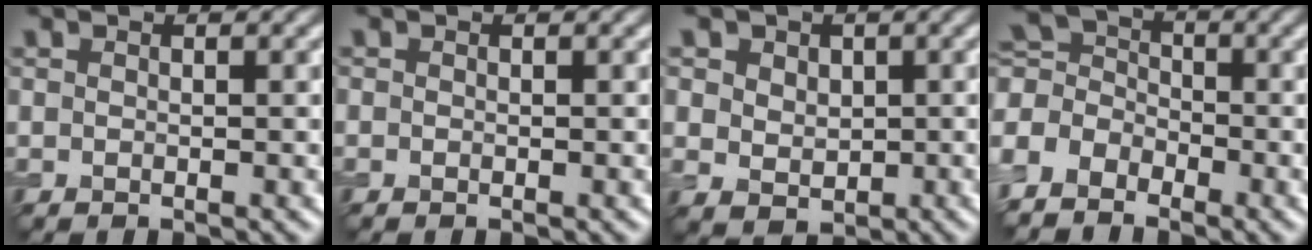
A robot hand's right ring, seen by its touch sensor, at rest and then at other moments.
{"total": 0.0}
{"total": 4.4, "force": [1.6, 3.5, 2.1], "torque": [-0.050, 0.012, 0.018]}
{"total": 4.9, "force": [-3.0, 3.2, 2.2], "torque": [-0.052, 0.005, -0.065]}